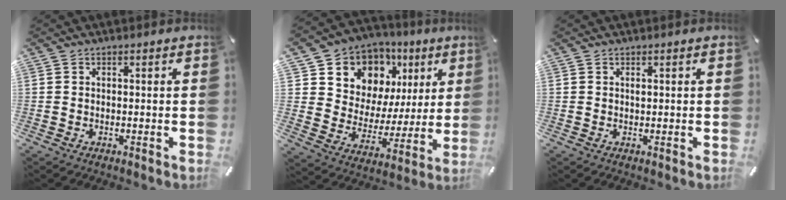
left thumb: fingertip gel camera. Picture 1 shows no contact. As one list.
[{"total": 11.3, "force": [6.8, 8.8, 1.9], "torque": [-0.039, -0.070, 0.125]}, {"total": 0.5, "force": [0.2, 0.2, 0.4], "torque": [-0.009, -0.001, 0.003]}]